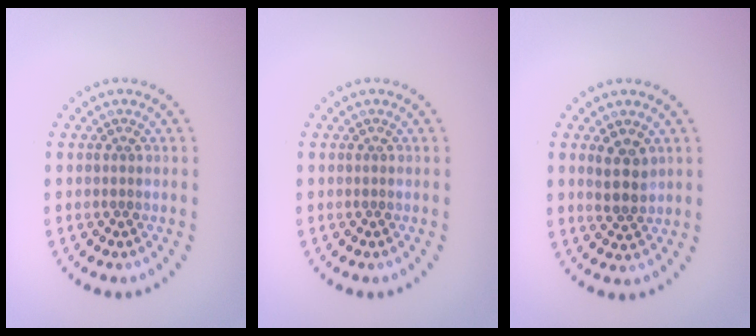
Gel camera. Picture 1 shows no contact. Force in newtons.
{"total": 0.0}
{"total": 2.6, "press": 2.5, "slide": 0.9}